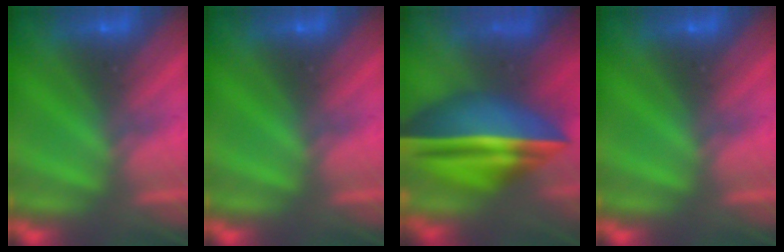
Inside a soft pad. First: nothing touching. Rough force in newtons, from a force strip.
{"total": 0.0}
{"total": 7.0}
{"total": 0.0}